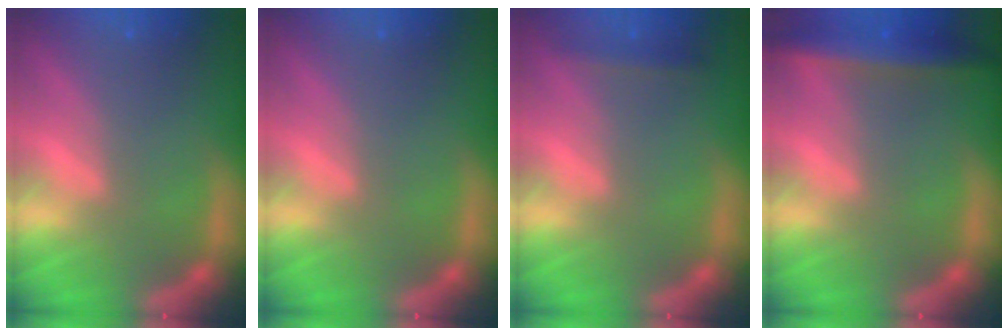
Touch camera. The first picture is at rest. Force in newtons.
{"total": 0.0}
{"total": 1.4}
{"total": 5.0}